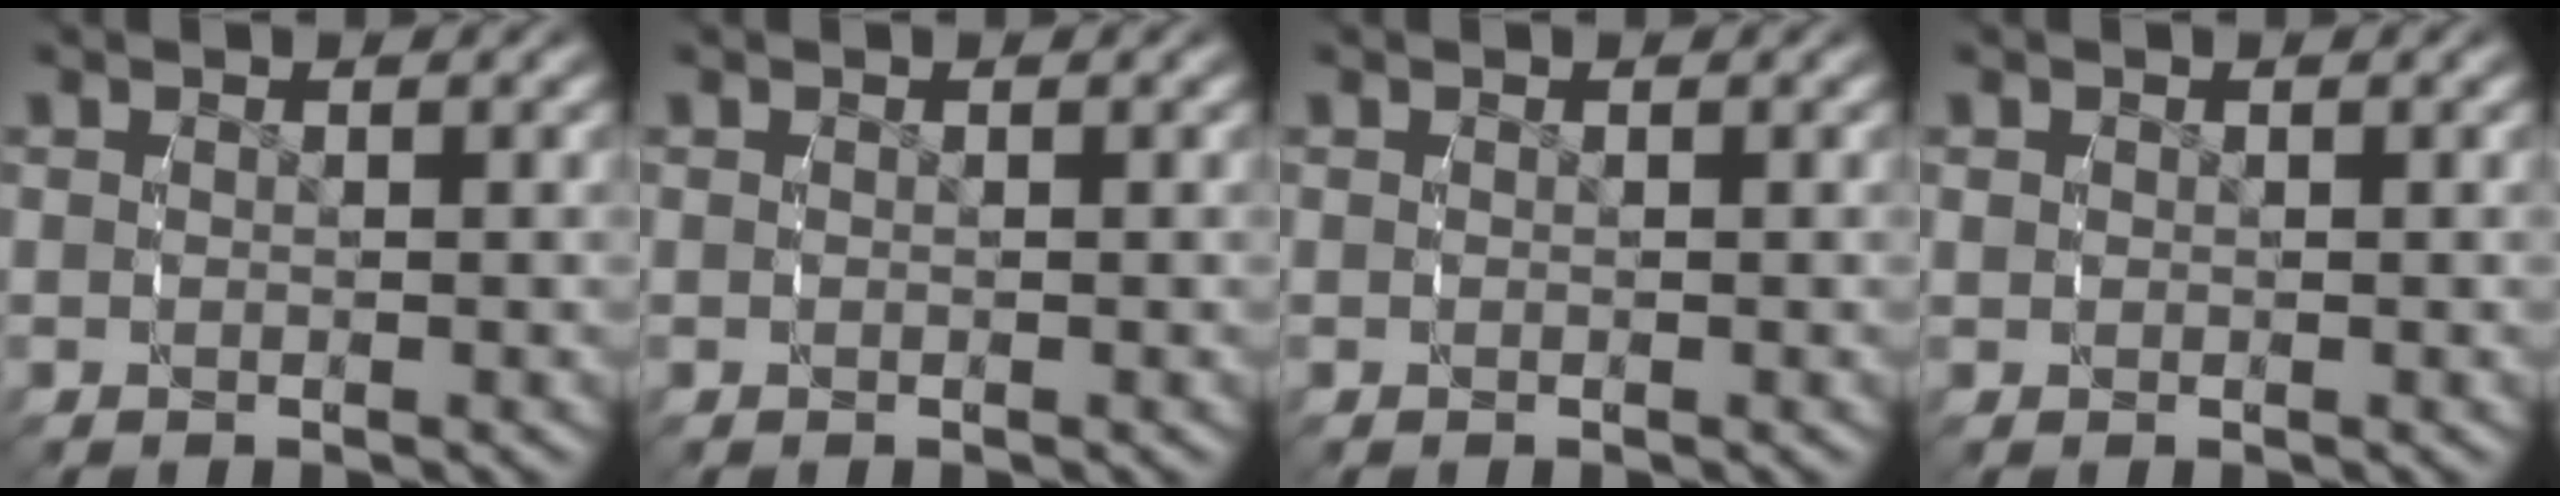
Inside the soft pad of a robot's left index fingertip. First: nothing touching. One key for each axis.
{"total": 0.0}
{"total": 0.0}
{"total": 0.8, "fx": 0.1, "fy": 0.8, "fz": 0.1, "tx": -0.003, "ty": -0.004, "tz": 0.005}